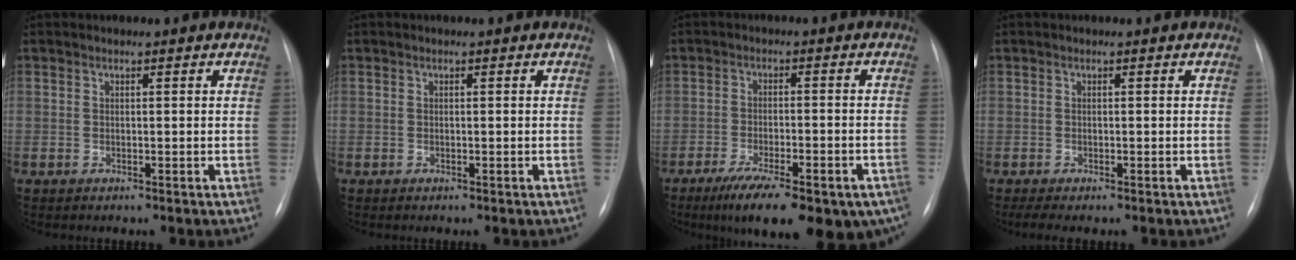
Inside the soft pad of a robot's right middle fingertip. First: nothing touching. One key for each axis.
{"total": 0.0}
{"total": 18.4, "fx": -12.5, "fy": 5.6, "fz": 12.3, "tx": -0.135, "ty": -0.011, "tz": -0.171}
{"total": 2.4, "fx": -1.7, "fy": 0.3, "fz": 1.6, "tx": -0.025, "ty": -0.008, "tz": -0.026}